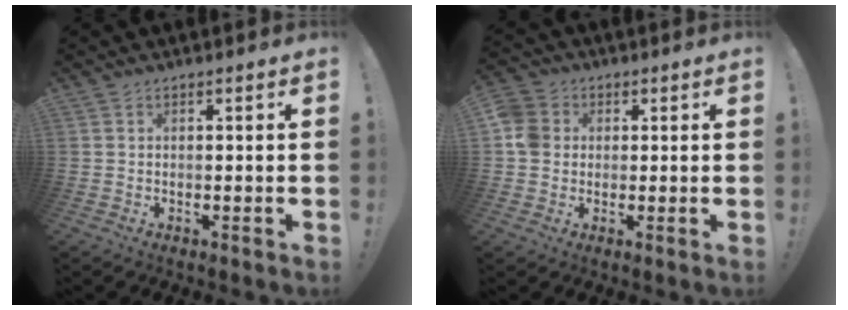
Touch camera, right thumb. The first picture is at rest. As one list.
[{"total": 6.9, "force": [0.7, 6.3, 2.8], "torque": [-0.052, 0.008, 0.015]}]